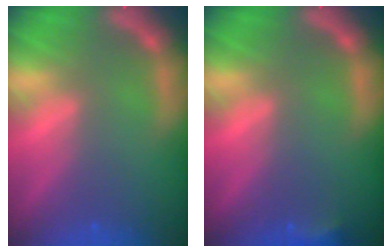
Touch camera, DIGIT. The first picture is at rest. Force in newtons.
{"total": 1.9}